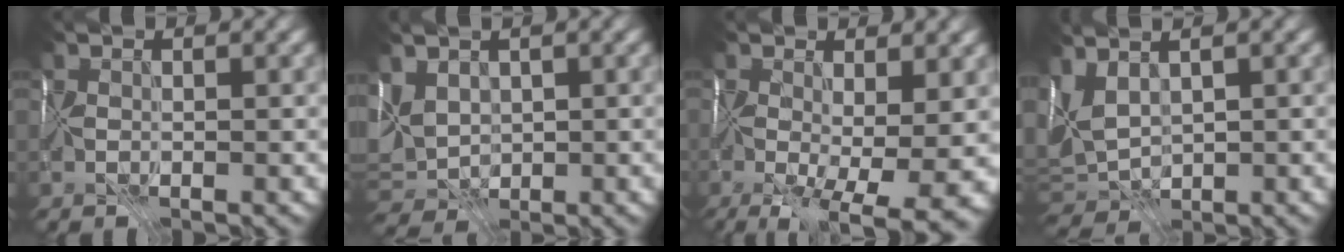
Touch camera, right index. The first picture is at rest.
{"total": 5.1, "force": [1.3, 3.9, 3.0], "torque": [-0.083, 0.006, 0.028]}
{"total": 12.8, "force": [-3.6, 5.8, 10.9], "torque": [-0.163, -0.029, -0.021]}
{"total": 4.1, "force": [0.9, 2.5, 3.1], "torque": [-0.067, 0.012, 0.015]}